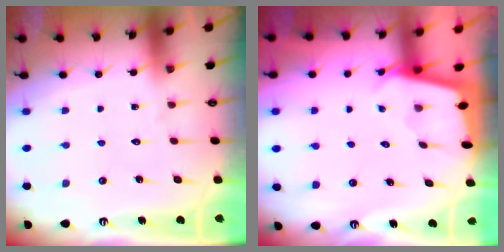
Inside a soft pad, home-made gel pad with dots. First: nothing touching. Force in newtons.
{"total": 1.9, "press": 1.9, "slide": 0.1}